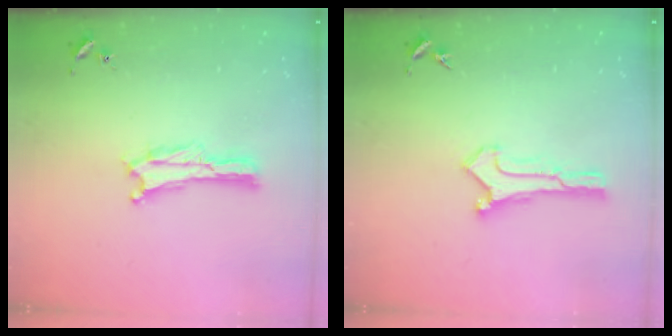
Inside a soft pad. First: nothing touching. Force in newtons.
{"total": 0.0}